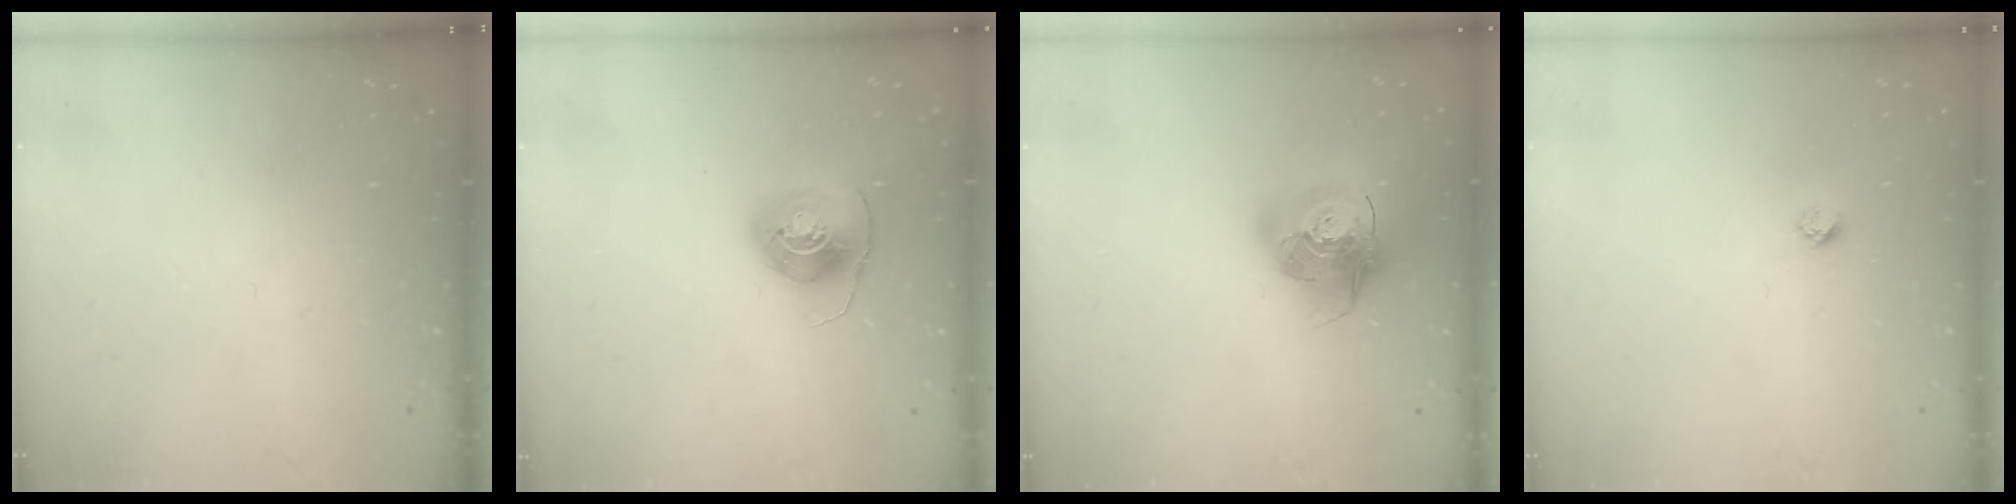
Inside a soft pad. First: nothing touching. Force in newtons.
{"total": 8.3, "press": 8.3, "slide": 0.4}
{"total": 15.9, "press": 15.8, "slide": 2.3}
{"total": 2.4, "press": 2.4, "slide": 0.2}